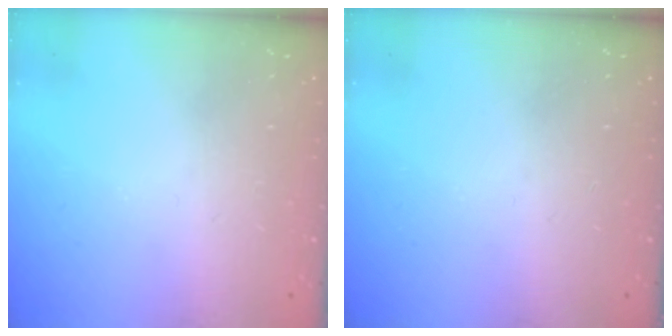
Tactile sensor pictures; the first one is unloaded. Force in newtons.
{"total": 0.0}